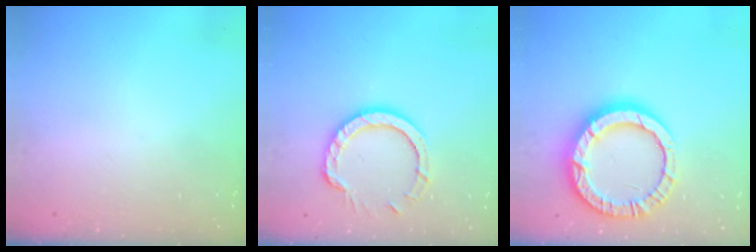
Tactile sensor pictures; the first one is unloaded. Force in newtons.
{"total": 10.8, "press": 10.7, "slide": 1.3}
{"total": 19.2, "press": 19.1, "slide": 1.9}